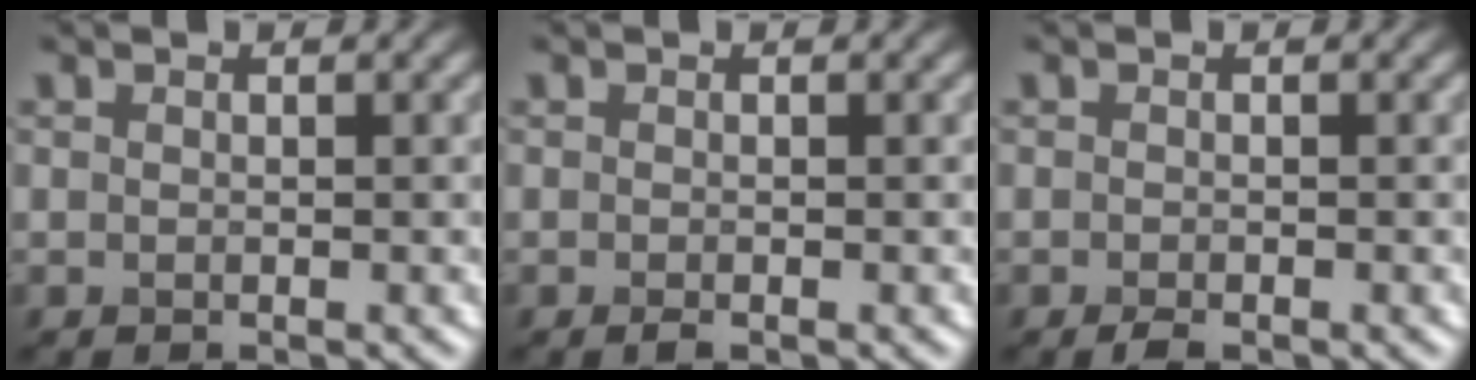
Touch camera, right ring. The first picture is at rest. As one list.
[{"total": 0.5, "force": [-0.4, 0.1, 0.4], "torque": [-0.008, -0.002, -0.007]}, {"total": 1.1, "force": [-0.7, 0.3, 0.7], "torque": [-0.014, -0.003, -0.014]}]